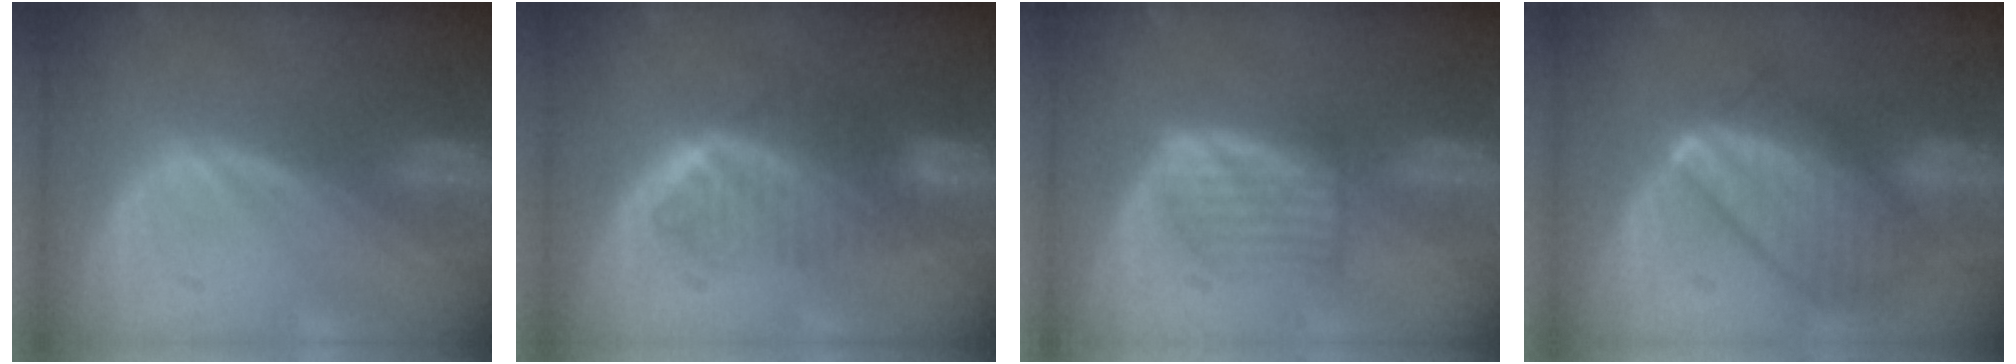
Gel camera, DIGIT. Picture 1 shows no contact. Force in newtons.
{"total": 6.6, "press": 6.0, "slide": 2.8}
{"total": 5.0, "press": 4.9, "slide": 0.7}
{"total": 10.0, "press": 9.9, "slide": 0.8}